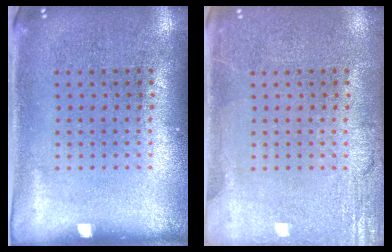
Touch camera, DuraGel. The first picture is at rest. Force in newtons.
{"total": 2.7, "press": 2.7, "slide": 0.3}